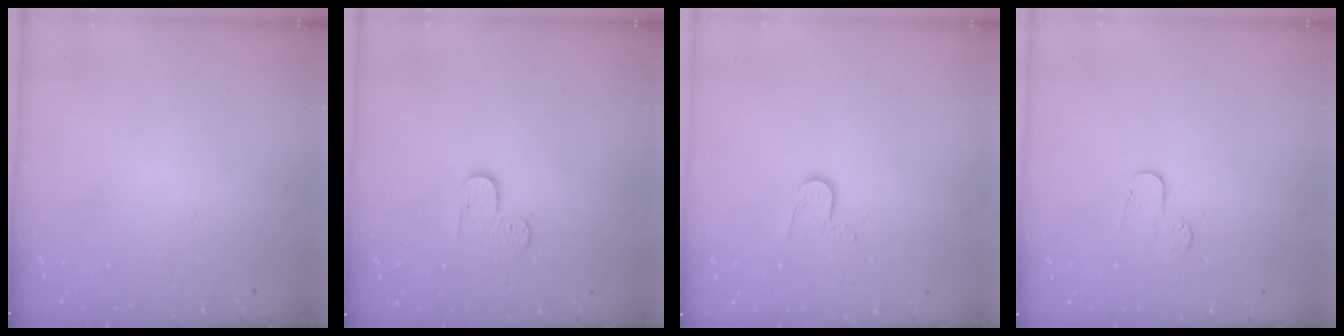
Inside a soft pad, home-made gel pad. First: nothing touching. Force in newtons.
{"total": 3.8, "press": 3.8, "slide": 0.4}
{"total": 6.0, "press": 6.0, "slide": 0.5}
{"total": 4.5, "press": 4.5, "slide": 0.4}